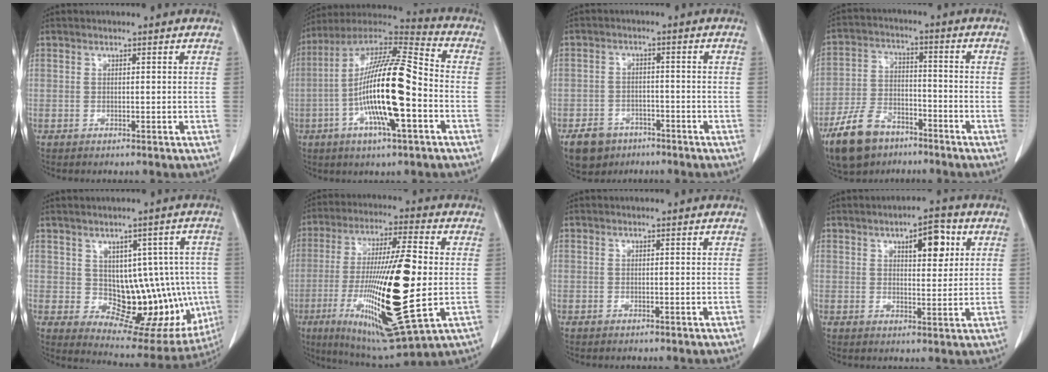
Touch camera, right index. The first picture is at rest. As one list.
[{"total": 18.9, "force": [-4.1, 2.6, 18.3], "torque": [-0.344, 0.000, -0.076]}, {"total": 5.9, "force": [-4.1, 4.0, 1.6], "torque": [-0.037, 0.003, -0.067]}, {"total": 10.8, "force": [-7.4, 5.6, 5.6], "torque": [-0.127, -0.006, -0.137]}, {"total": 14.7, "force": [-0.8, 8.2, 12.1], "torque": [-0.126, 0.019, 0.021]}, {"total": 24.5, "force": [-4.2, 3.4, 23.9], "torque": [-0.462, -0.035, -0.064]}, {"total": 0.0}, {"total": 6.6, "force": [2.8, 2.3, 5.6], "torque": [-0.079, 0.004, 0.040]}]